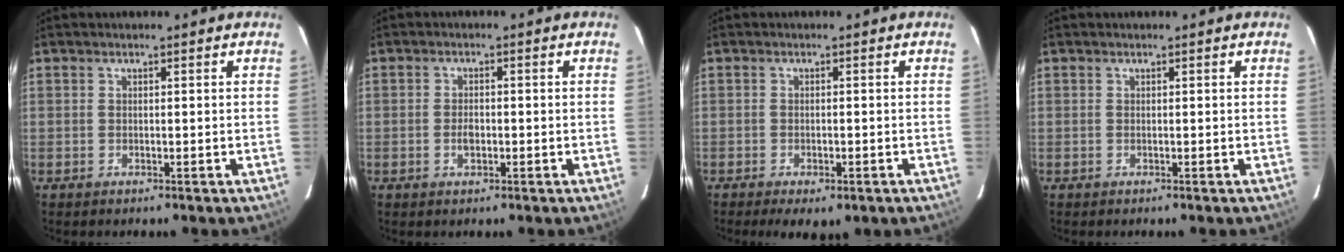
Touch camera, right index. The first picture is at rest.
{"total": 2.4, "force": [-0.7, 1.5, 1.8], "torque": [-0.033, 0.002, -0.012]}
{"total": 5.2, "force": [-3.4, 2.0, 3.4], "torque": [-0.073, -0.020, -0.048]}
{"total": 0.0}